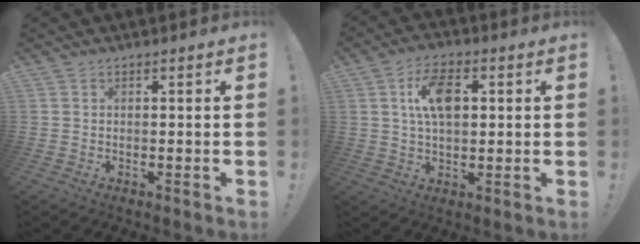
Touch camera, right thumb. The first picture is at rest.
{"total": 10.6, "force": [2.4, 6.0, 8.4], "torque": [-0.129, 0.008, 0.043]}